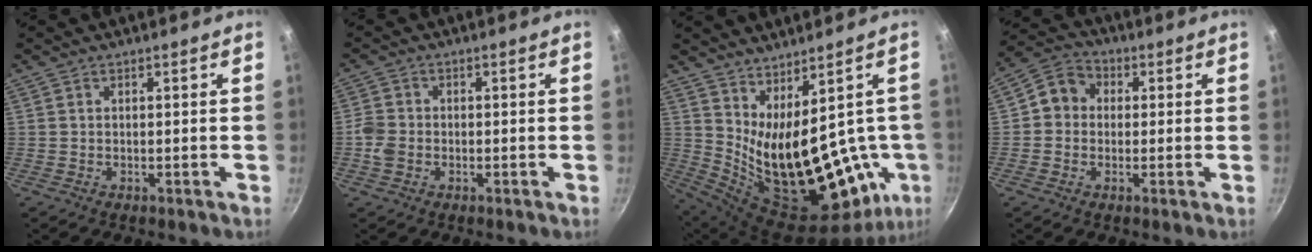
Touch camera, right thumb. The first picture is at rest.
{"total": 3.9, "force": [-1.1, 3.1, 2.1], "torque": [-0.043, 0.012, -0.027]}
{"total": 24.0, "force": [1.2, 11.9, 20.7], "torque": [-0.287, -0.055, 0.062]}
{"total": 6.8, "force": [0.4, 6.0, 3.1], "torque": [-0.026, 0.014, -0.015]}